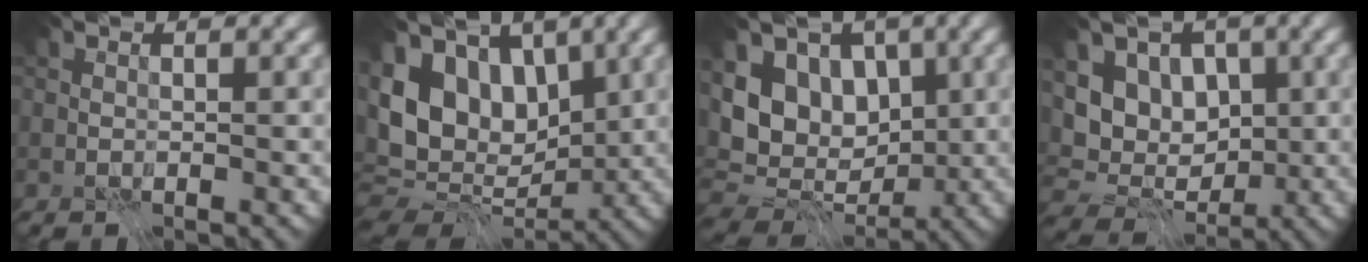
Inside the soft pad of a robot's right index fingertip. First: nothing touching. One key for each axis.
{"total": 10.3, "fx": 2.1, "fy": 6.8, "fz": 7.4, "tx": -0.143, "ty": 0.009, "tz": 0.023}
{"total": 7.8, "fx": 1.0, "fy": 5.7, "fz": 5.3, "tx": -0.078, "ty": 0.000, "tz": -0.003}
{"total": 6.2, "fx": 1.3, "fy": 4.6, "fz": 3.9, "tx": -0.049, "ty": 0.000, "tz": 0.005}